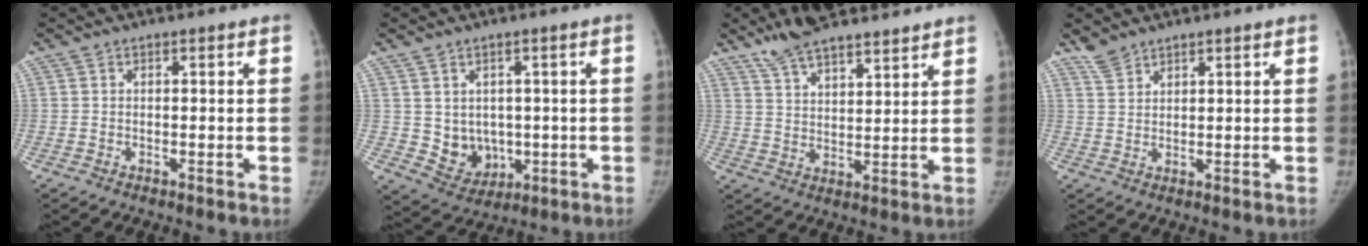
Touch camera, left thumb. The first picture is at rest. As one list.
[{"total": 6.9, "force": [0.1, 5.8, 3.7], "torque": [-0.031, -0.011, 0.025]}, {"total": 12.2, "force": [9.7, 3.8, 6.3], "torque": [-0.088, -0.040, 0.170]}, {"total": 3.2, "force": [2.9, 1.2, 0.6], "torque": [-0.004, -0.007, 0.059]}]